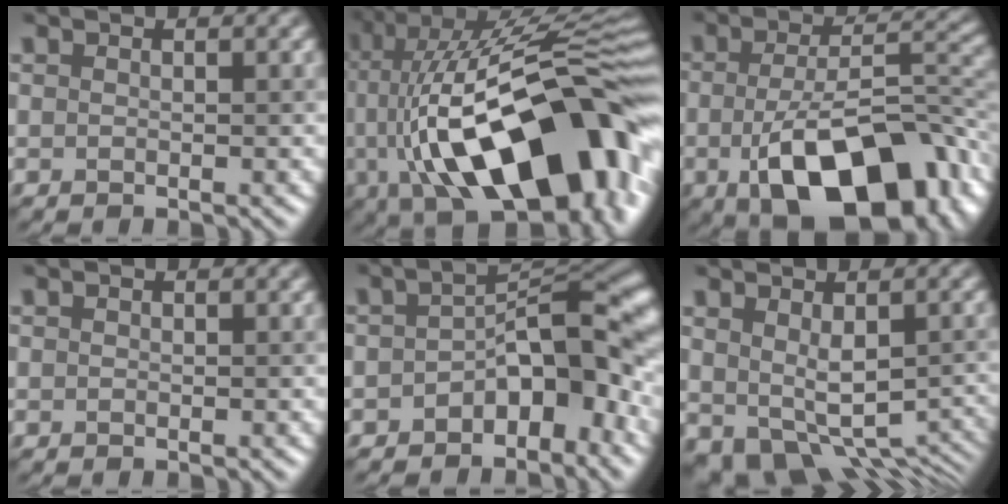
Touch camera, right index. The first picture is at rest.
{"total": 18.6, "force": [-2.1, 8.6, 16.4], "torque": [-0.254, 0.023, -0.031]}
{"total": 13.4, "force": [-4.8, 6.1, 10.9], "torque": [-0.175, -0.012, -0.075]}
{"total": 0.0}
{"total": 6.2, "force": [-2.1, 3.0, 5.1], "torque": [-0.057, 0.016, -0.043]}
{"total": 6.5, "force": [-1.2, 3.8, 5.1], "torque": [-0.086, -0.035, 0.002]}